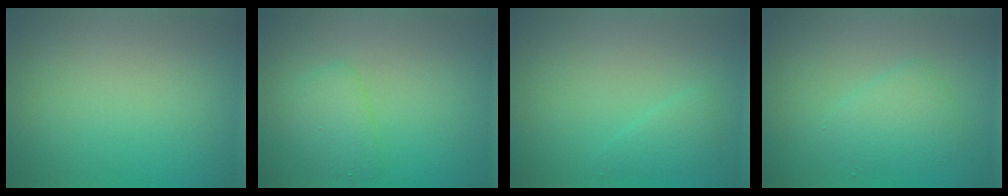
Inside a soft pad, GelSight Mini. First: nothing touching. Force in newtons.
{"total": 2.3, "press": 2.3, "slide": 0.2}
{"total": 1.3, "press": 1.3, "slide": 0.0}
{"total": 2.4, "press": 2.4, "slide": 0.1}